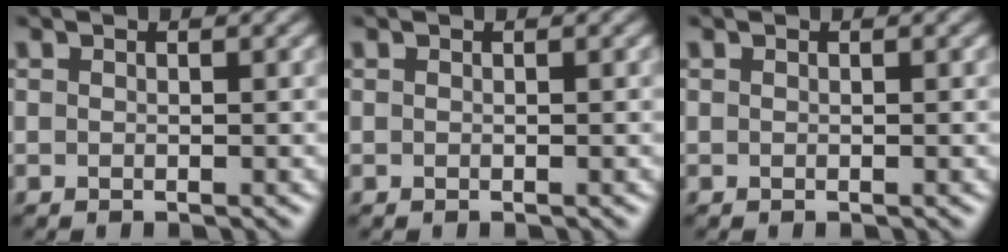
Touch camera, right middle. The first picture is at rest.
{"total": 0.0}
{"total": 0.0}